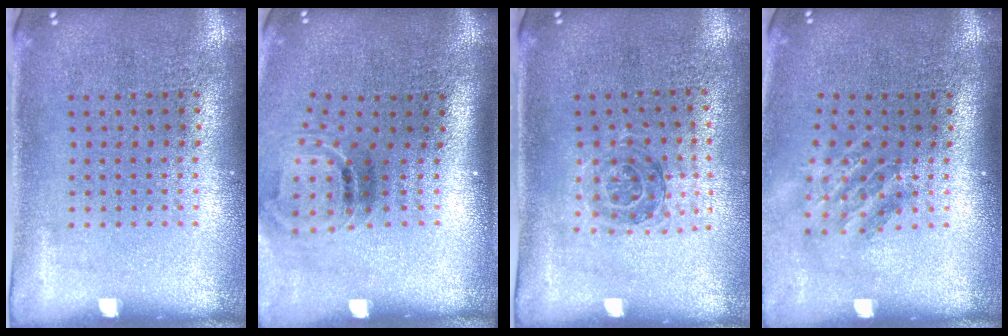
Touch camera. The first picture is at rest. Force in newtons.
{"total": 1.5, "press": 1.1, "slide": 1.1}
{"total": 1.0, "press": 1.0, "slide": 0.1}
{"total": 1.8, "press": 1.2, "slide": 1.2}